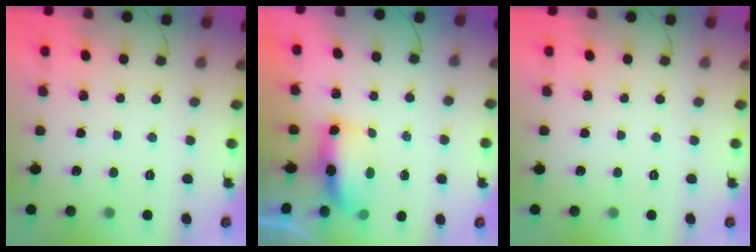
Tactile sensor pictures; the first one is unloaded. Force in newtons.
{"total": 6.4, "press": 6.3, "slide": 0.7}
{"total": 0.0}